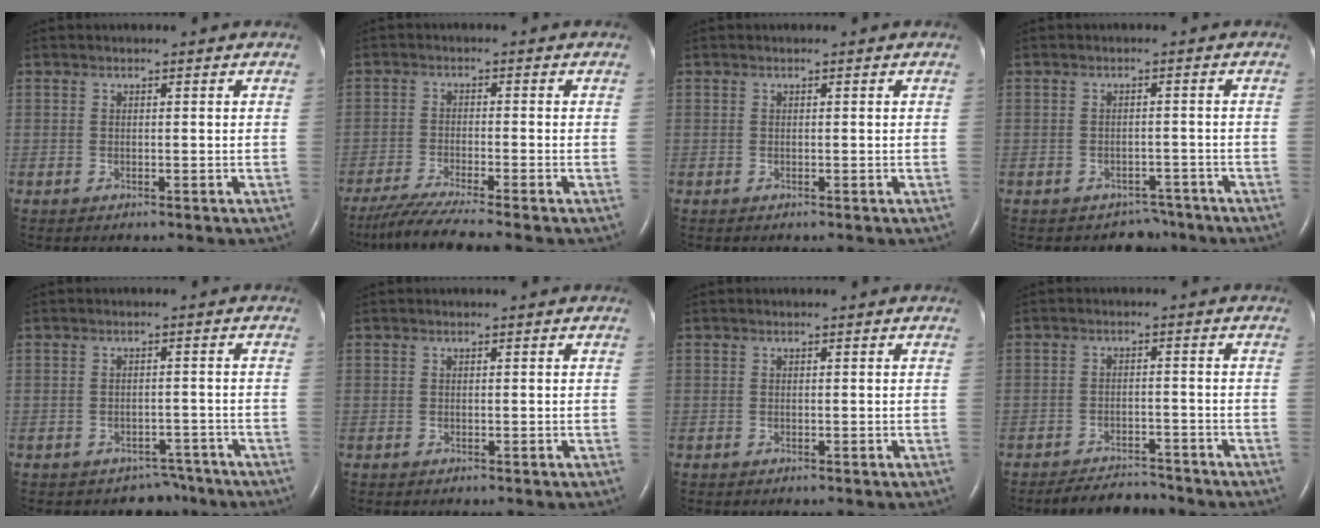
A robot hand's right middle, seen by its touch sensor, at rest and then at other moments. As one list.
[{"total": 7.3, "force": [-6.2, -1.5, 3.7], "torque": [-0.066, -0.031, -0.107]}, {"total": 0.0}, {"total": 3.2, "force": [-2.6, 1.8, -0.4], "torque": [0.001, 0.014, -0.033]}, {"total": 3.6, "force": [-3.0, 2.1, -0.3], "torque": [0.004, 0.017, -0.037]}, {"total": 0.0}, {"total": 0.0}, {"total": 4.8, "force": [-4.7, 1.0, 0.4], "torque": [-0.009, -0.010, -0.076]}]